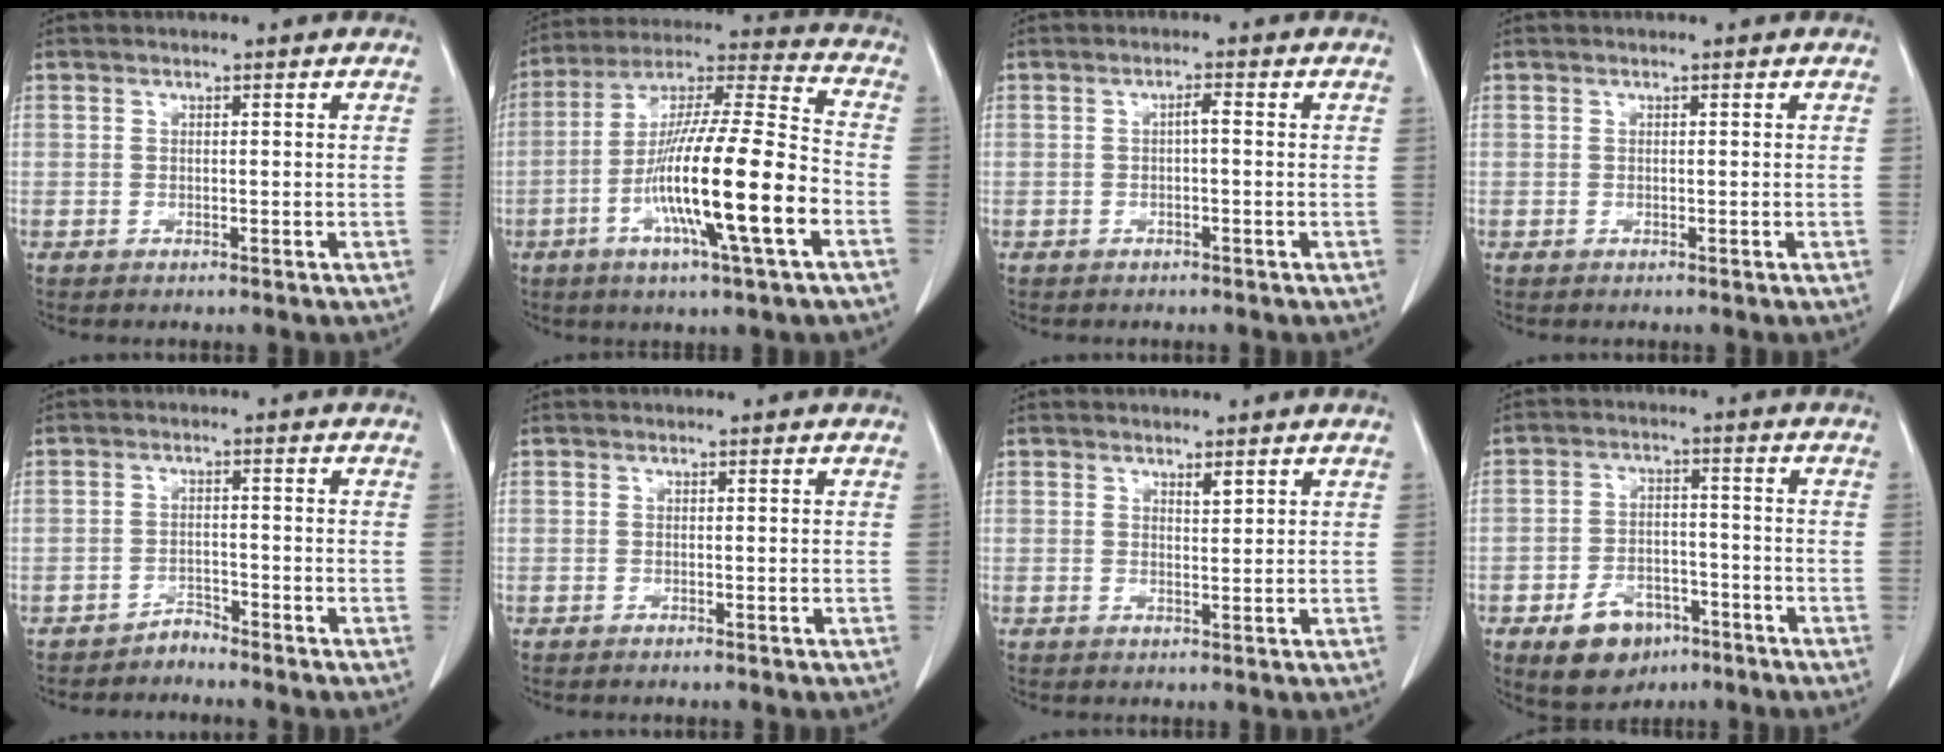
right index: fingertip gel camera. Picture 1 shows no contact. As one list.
[{"total": 19.3, "force": [-6.0, 0.7, 18.3], "torque": [-0.337, -0.011, -0.108]}, {"total": 1.4, "force": [-0.1, 0.3, 1.4], "torque": [-0.024, 0.005, 0.000]}, {"total": 0.0}, {"total": 2.0, "force": [-1.9, 0.3, -0.3], "torque": [0.014, -0.002, -0.032]}, {"total": 0.6, "force": [-0.4, 0.0, 0.4], "torque": [-0.008, -0.001, -0.007]}, {"total": 1.1, "force": [0.8, 0.2, 0.7], "torque": [-0.017, -0.004, 0.017]}, {"total": 8.5, "force": [-4.9, 5.3, 4.5], "torque": [-0.082, 0.007, -0.073]}]